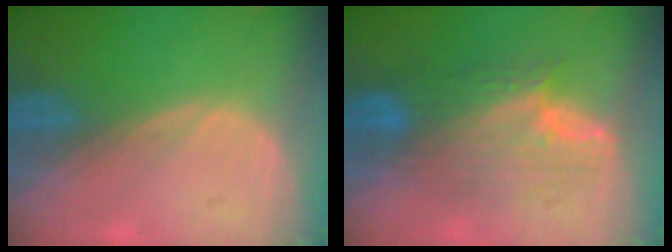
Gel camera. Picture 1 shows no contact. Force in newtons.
{"total": 8.2, "press": 8.2, "slide": 0.2}